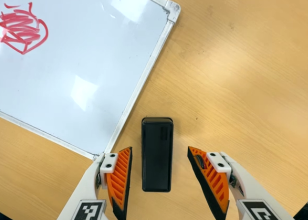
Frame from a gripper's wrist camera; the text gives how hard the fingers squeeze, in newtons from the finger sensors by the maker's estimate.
{"total": 0.0}